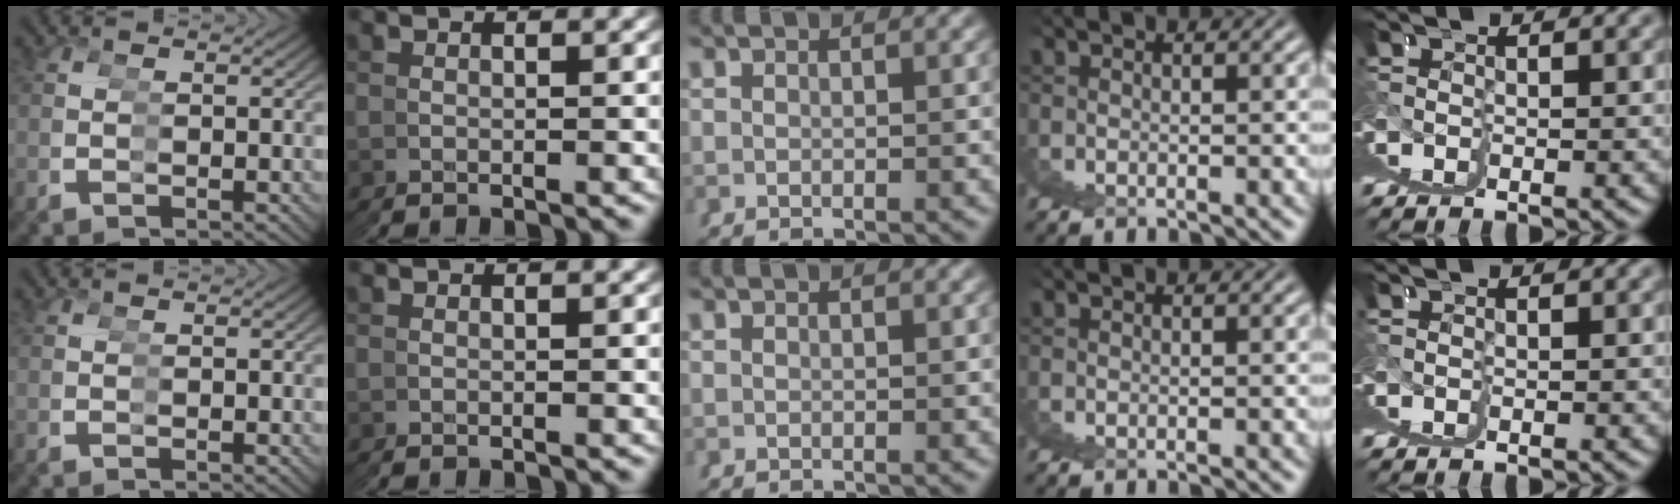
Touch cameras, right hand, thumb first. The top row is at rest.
{}